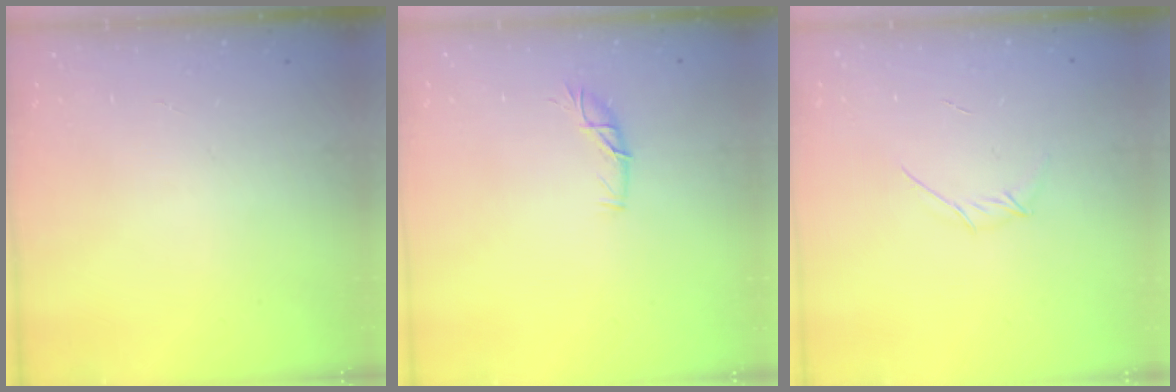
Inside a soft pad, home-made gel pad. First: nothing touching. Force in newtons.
{"total": 6.1, "press": 6.1, "slide": 0.6}
{"total": 4.2, "press": 4.2, "slide": 0.8}